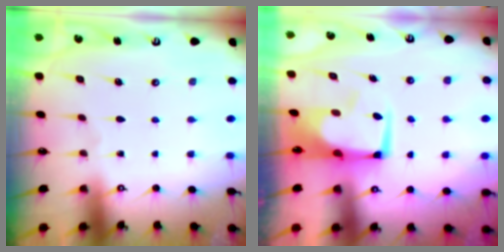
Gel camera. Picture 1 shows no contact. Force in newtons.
{"total": 3.4, "press": 3.2, "slide": 1.2}